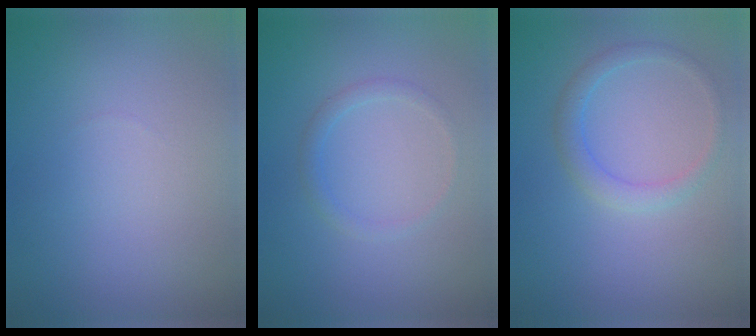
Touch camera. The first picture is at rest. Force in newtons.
{"total": 1.1, "press": 1.1, "slide": 0.1}
{"total": 1.8, "press": 1.8, "slide": 0.0}